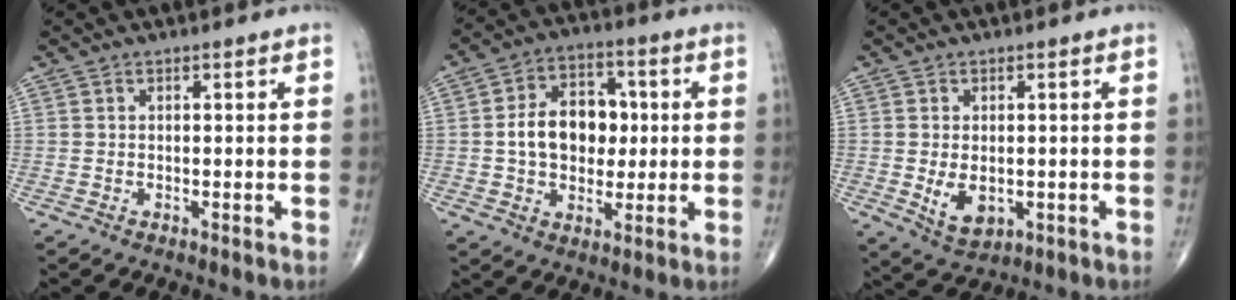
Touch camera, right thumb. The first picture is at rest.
{"total": 12.4, "force": [0.4, 8.9, 8.5], "torque": [-0.104, 0.017, 0.005]}
{"total": 5.7, "force": [-0.8, 3.7, 4.3], "torque": [-0.060, -0.010, -0.001]}